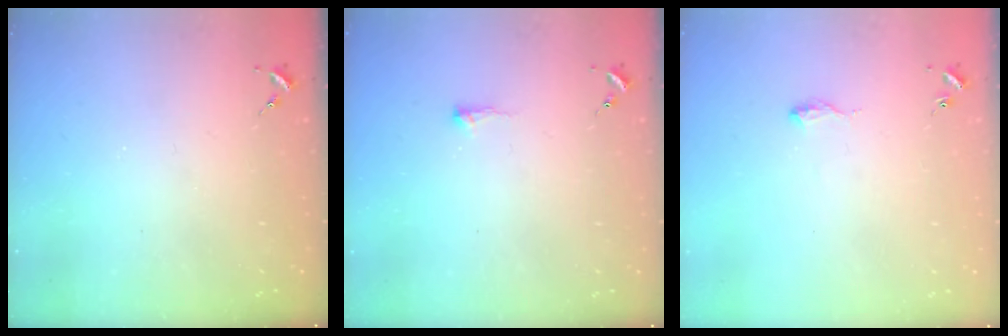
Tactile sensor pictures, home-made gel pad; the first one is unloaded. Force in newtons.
{"total": 4.2, "press": 4.1, "slide": 0.8}
{"total": 6.3, "press": 6.2, "slide": 0.8}